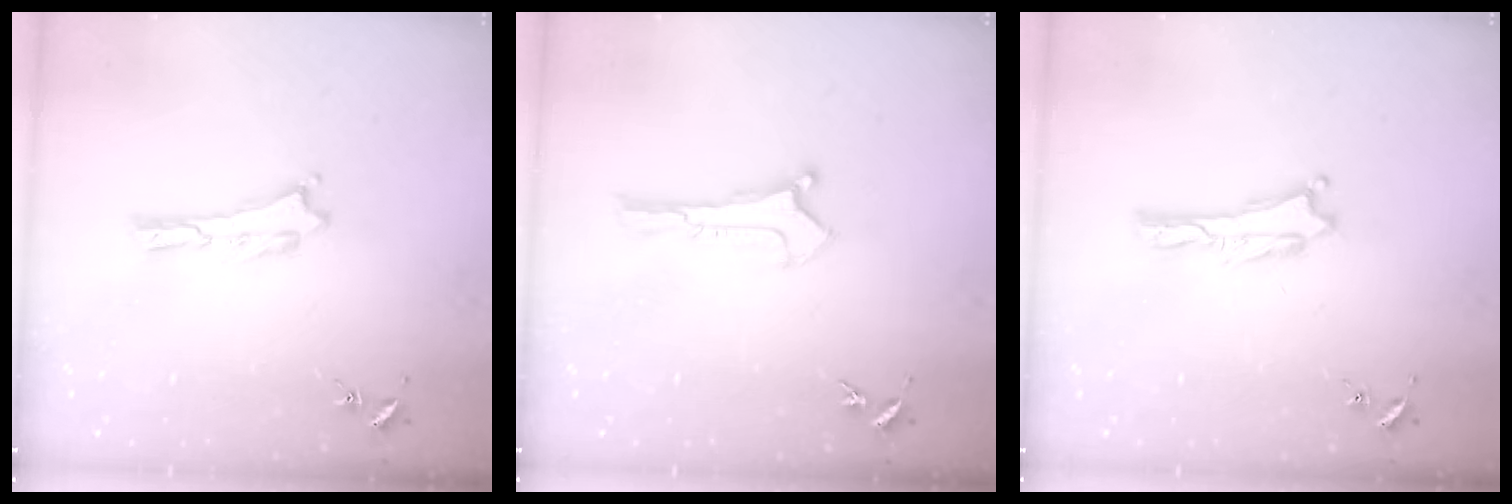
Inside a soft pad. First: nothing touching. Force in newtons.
{"total": 0.0}
{"total": 0.0}